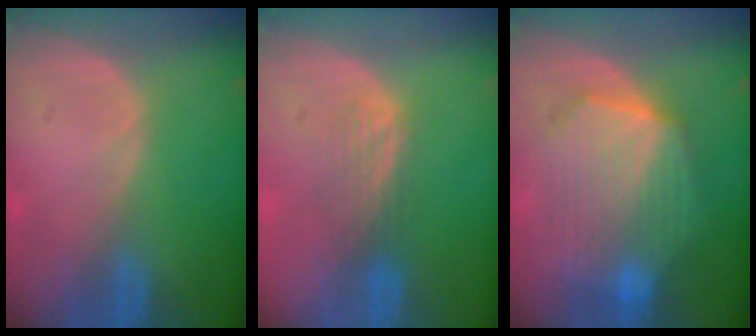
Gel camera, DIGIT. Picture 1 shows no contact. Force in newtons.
{"total": 3.5, "press": 3.2, "slide": 1.4}
{"total": 10.9, "press": 10.9, "slide": 0.8}